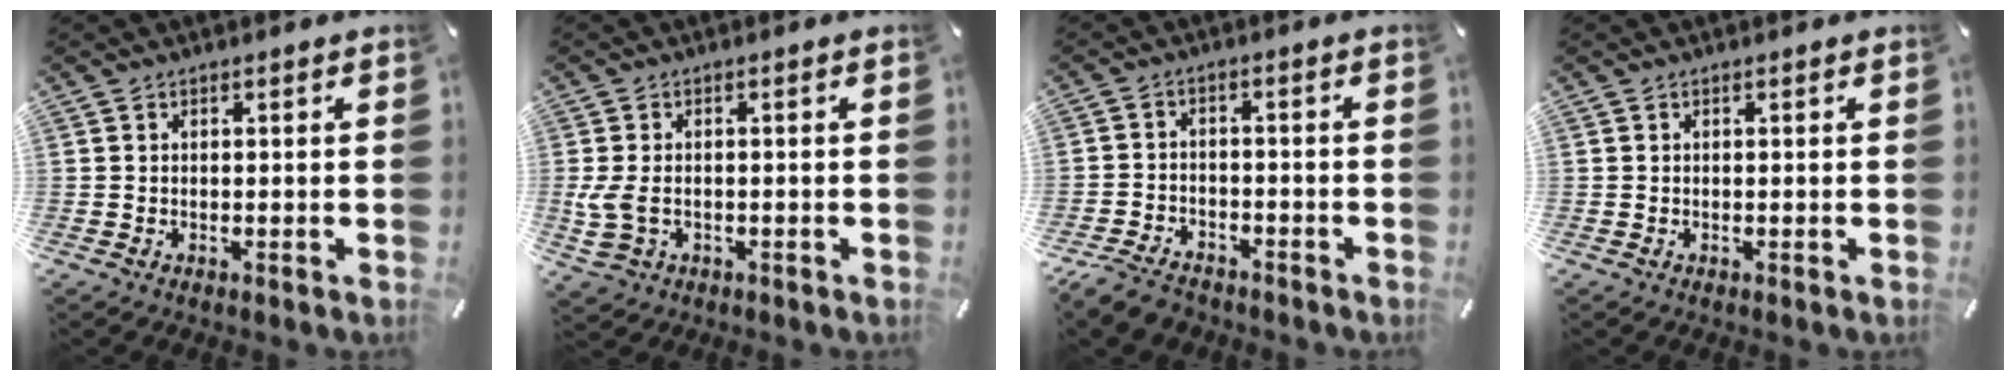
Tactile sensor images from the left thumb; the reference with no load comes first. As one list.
[{"total": 5.5, "force": [-0.8, 4.0, 3.7], "torque": [-0.099, -0.003, -0.015]}, {"total": 4.9, "force": [-4.2, 2.3, 1.3], "torque": [-0.037, 0.018, -0.084]}, {"total": 0.0}]